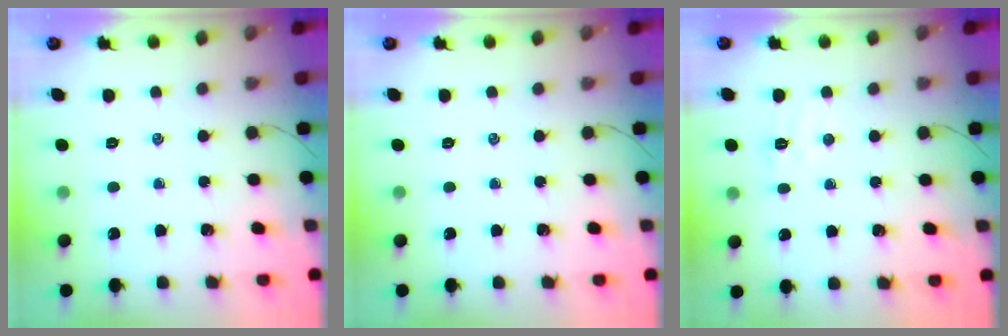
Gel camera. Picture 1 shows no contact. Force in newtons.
{"total": 0.0}
{"total": 5.9, "press": 5.7, "slide": 1.4}